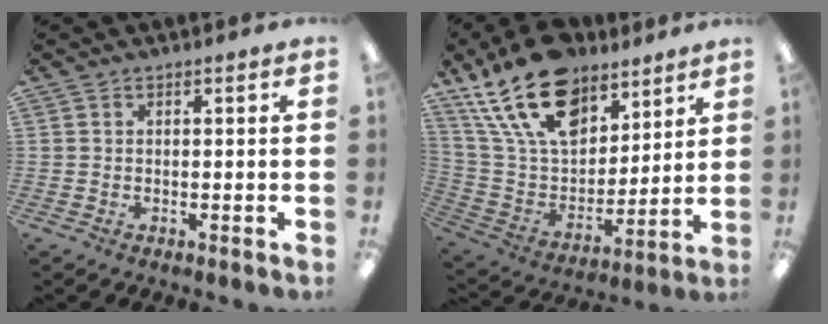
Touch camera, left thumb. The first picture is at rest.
{"total": 22.7, "force": [14.4, 12.5, 12.4], "torque": [-0.238, -0.069, 0.263]}